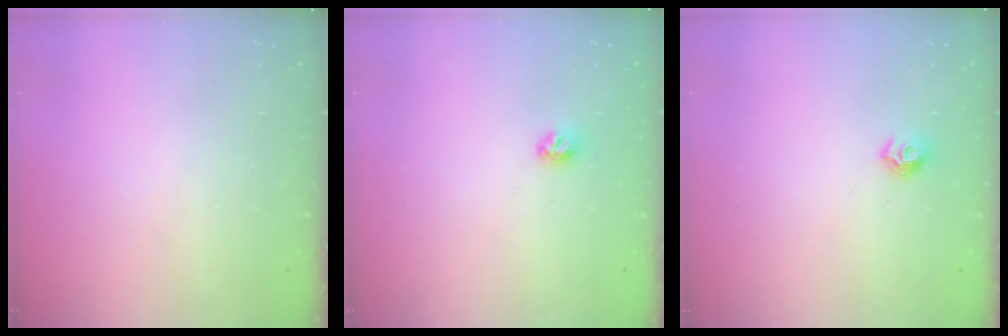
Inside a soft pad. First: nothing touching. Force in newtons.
{"total": 5.9, "press": 5.9, "slide": 0.8}
{"total": 6.9, "press": 6.8, "slide": 0.9}